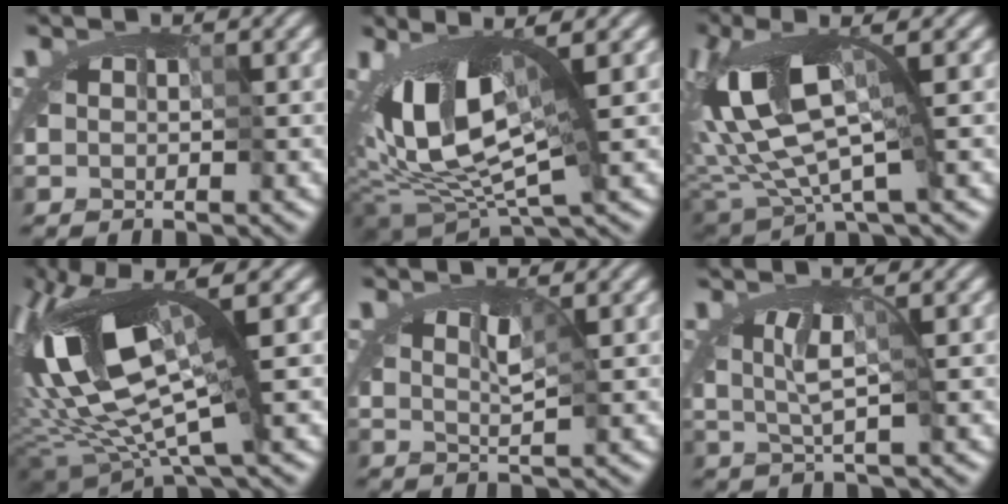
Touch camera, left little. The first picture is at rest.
{"total": 9.4, "force": [-0.8, 3.6, 8.7], "torque": [-0.153, -0.011, -0.017]}
{"total": 8.6, "force": [-0.4, 3.0, 8.0], "torque": [-0.173, -0.008, -0.017]}
{"total": 12.6, "force": [-1.0, 4.0, 11.9], "torque": [-0.244, 0.002, -0.022]}
{"total": 1.1, "force": [0.9, 0.0, 0.6], "torque": [-0.008, 0.005, 0.004]}
{"total": 1.9, "force": [-0.3, 0.1, 1.8], "torque": [-0.030, -0.001, -0.007]}